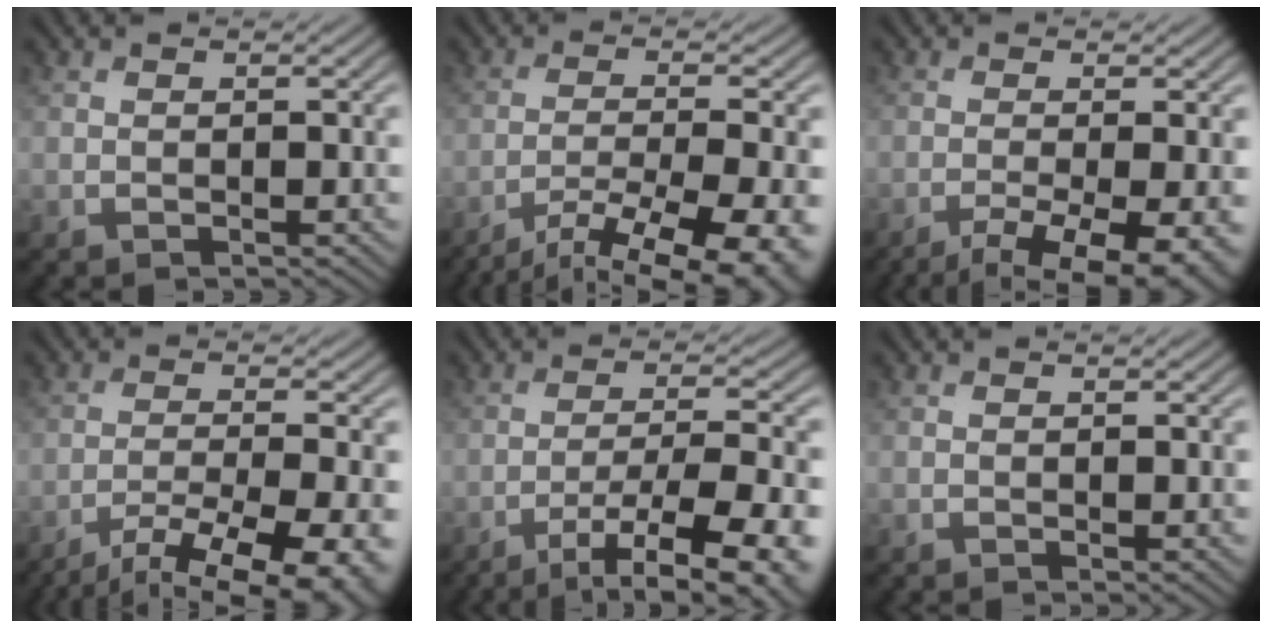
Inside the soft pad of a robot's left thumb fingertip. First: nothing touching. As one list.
[{"total": 13.7, "force": [-9.6, 3.2, 9.3], "torque": [-0.166, -0.035, -0.131]}, {"total": 8.4, "force": [-4.4, 2.2, 6.8], "torque": [-0.112, -0.016, -0.064]}, {"total": 12.3, "force": [-8.2, 3.0, 8.7], "torque": [-0.153, -0.030, -0.115]}, {"total": 13.0, "force": [-8.0, 3.0, 9.8], "torque": [-0.157, -0.012, -0.107]}, {"total": 0.6, "force": [0.1, 0.3, 0.5], "torque": [-0.004, -0.001, 0.002]}]